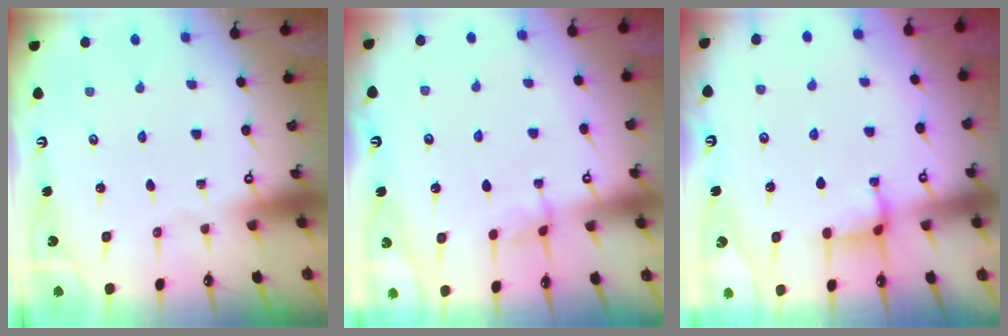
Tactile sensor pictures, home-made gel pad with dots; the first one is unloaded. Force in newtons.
{"total": 2.9, "press": 2.9, "slide": 0.4}
{"total": 3.0, "press": 3.0, "slide": 0.3}